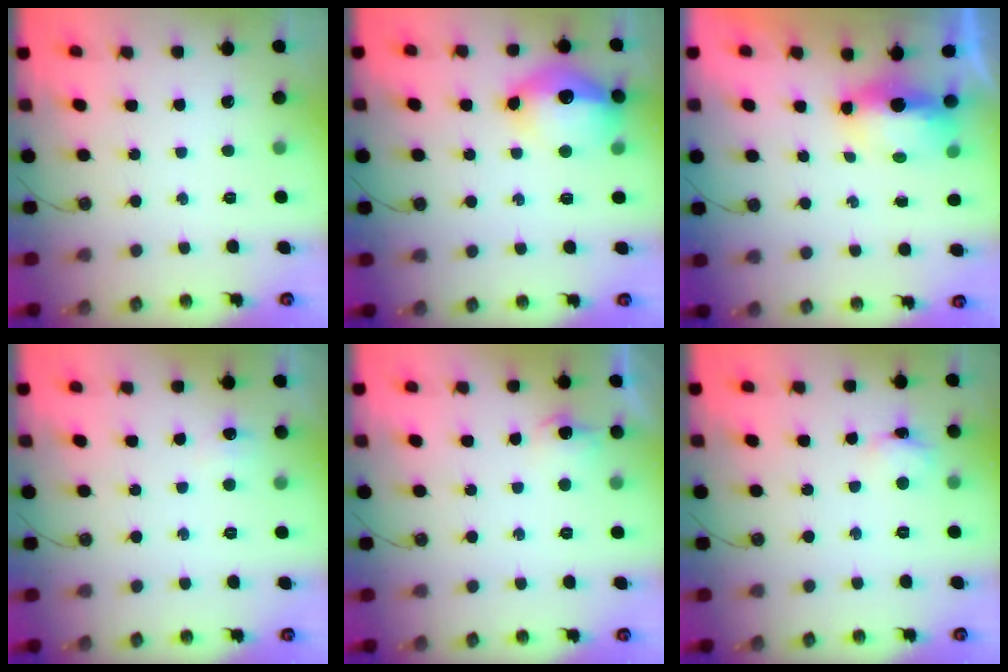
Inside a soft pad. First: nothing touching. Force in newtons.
{"total": 15.1, "press": 15.1, "slide": 1.4}
{"total": 15.0, "press": 9.1, "slide": 11.9}
{"total": 3.9, "press": 3.8, "slide": 0.6}
{"total": 7.2, "press": 7.1, "slide": 0.8}
{"total": 3.1, "press": 3.1, "slide": 0.1}